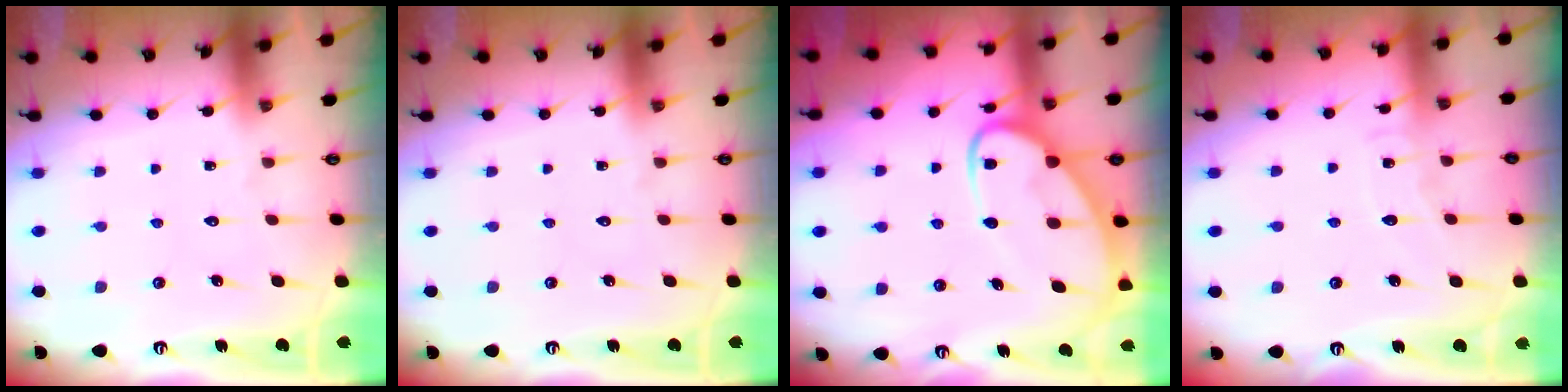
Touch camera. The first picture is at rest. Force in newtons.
{"total": 0.0}
{"total": 10.1, "press": 10.0, "slide": 1.1}
{"total": 5.6, "press": 5.6, "slide": 0.5}